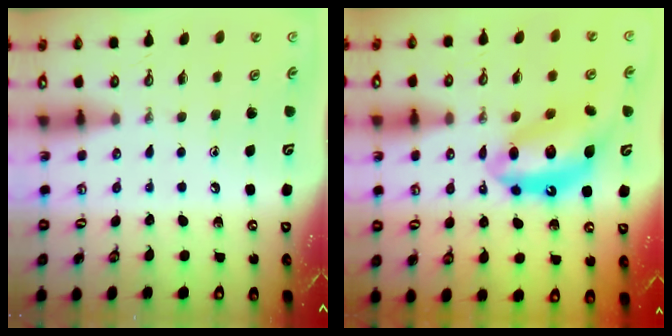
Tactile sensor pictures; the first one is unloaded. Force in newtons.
{"total": 13.7, "press": 13.6, "slide": 1.0}